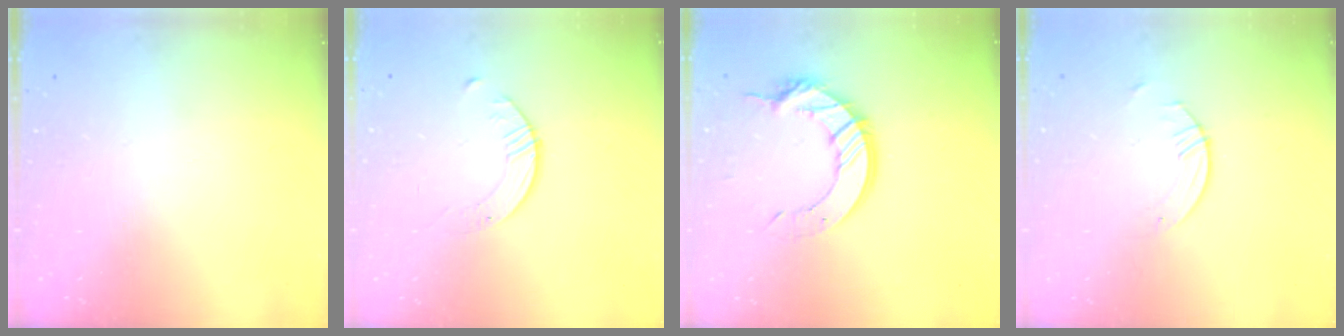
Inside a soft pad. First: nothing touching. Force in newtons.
{"total": 1.7, "press": 1.7, "slide": 0.2}
{"total": 12.6, "press": 12.6, "slide": 1.2}
{"total": 0.8, "press": 0.8, "slide": 0.2}